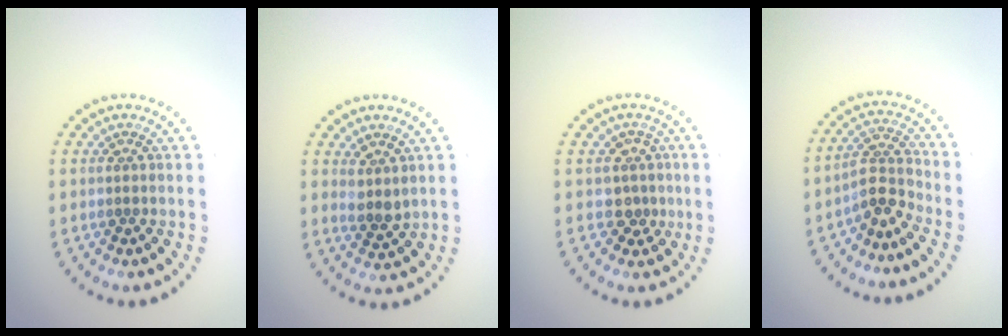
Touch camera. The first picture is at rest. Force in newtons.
{"total": 1.8, "press": 1.5, "slide": 0.9}
{"total": 2.2, "press": 1.7, "slide": 1.4}
{"total": 2.8, "press": 2.4, "slide": 1.5}